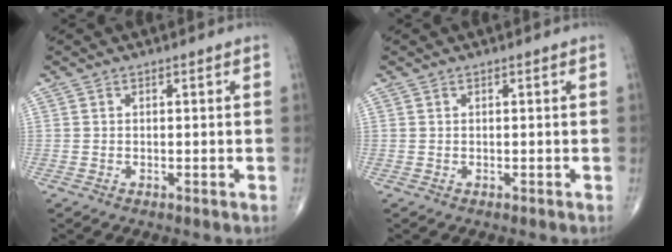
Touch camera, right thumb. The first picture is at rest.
{"total": 0.0}